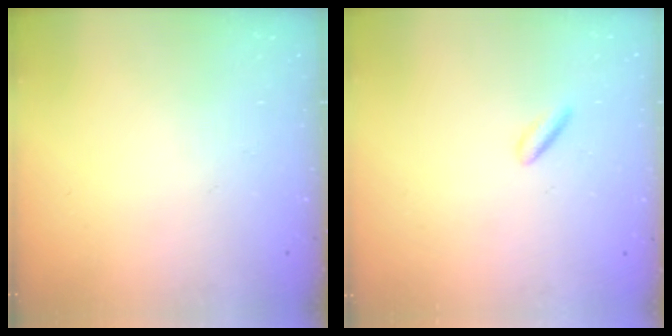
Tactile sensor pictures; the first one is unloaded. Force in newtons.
{"total": 0.8, "press": 0.6, "slide": 0.6}